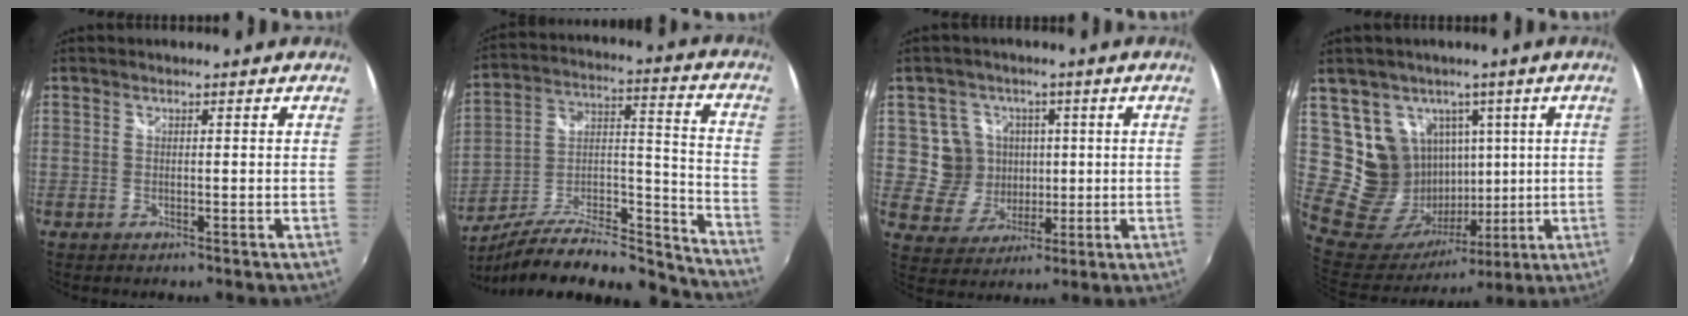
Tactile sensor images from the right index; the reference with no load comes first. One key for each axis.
{"total": 22.0, "fx": -18.4, "fy": 5.8, "fz": 10.6, "tx": -0.162, "ty": 0.014, "tz": -0.286}
{"total": 8.6, "fx": 1.3, "fy": 8.4, "fz": 1.6, "tx": -0.053, "ty": 0.014, "tz": 0.031}
{"total": 16.3, "fx": 6.2, "fy": 14.1, "fz": 5.2, "tx": -0.142, "ty": 0.013, "tz": 0.140}